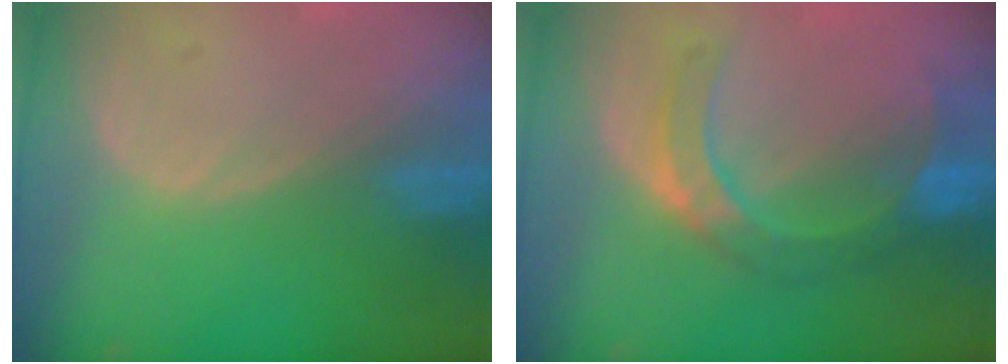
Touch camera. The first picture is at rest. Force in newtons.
{"total": 7.1, "press": 7.0, "slide": 0.9}